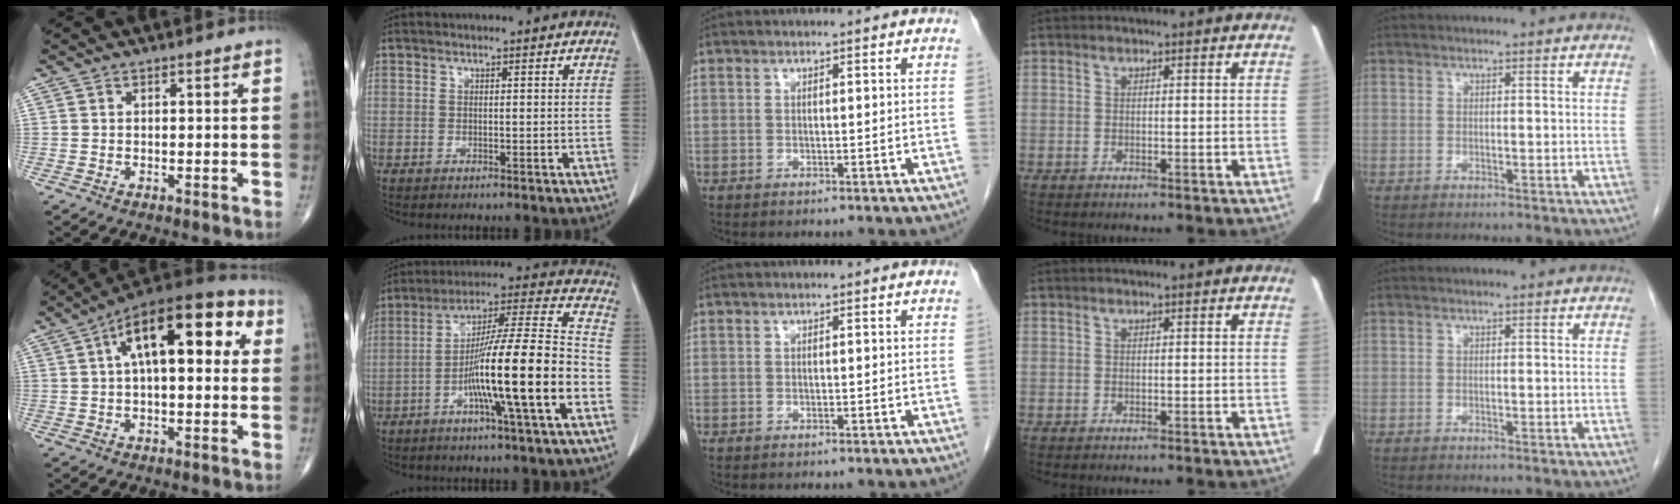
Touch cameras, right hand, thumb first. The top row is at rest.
{"thumb": {"total": 19.4, "force": [5.3, 8.6, 16.5], "torque": [-0.233, 0.031, 0.072]}, "index": {"total": 18.3, "force": [-6.1, -0.2, 17.2], "torque": [-0.283, 0.003, -0.105]}}